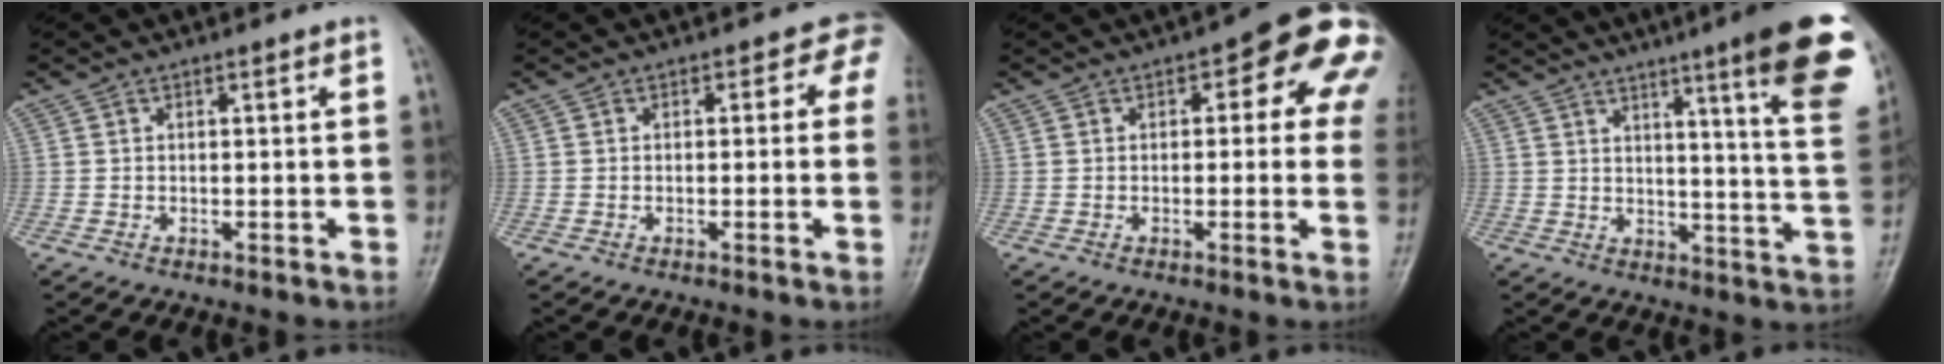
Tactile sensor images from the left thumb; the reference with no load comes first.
{"total": 3.1, "force": [0.7, 2.4, 1.9], "torque": [0.017, 0.007, -0.009]}
{"total": 11.6, "force": [3.4, 5.3, 9.7], "torque": [-0.065, 0.012, 0.028]}
{"total": 19.4, "force": [11.4, 1.7, 15.7], "torque": [-0.175, -0.056, 0.134]}